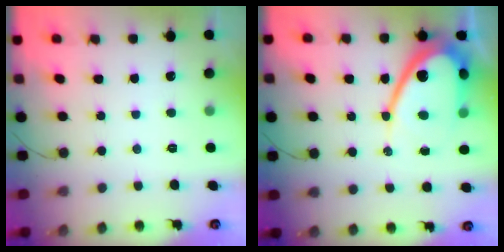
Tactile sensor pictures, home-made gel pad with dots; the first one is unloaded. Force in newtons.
{"total": 15.9, "press": 15.9, "slide": 1.2}